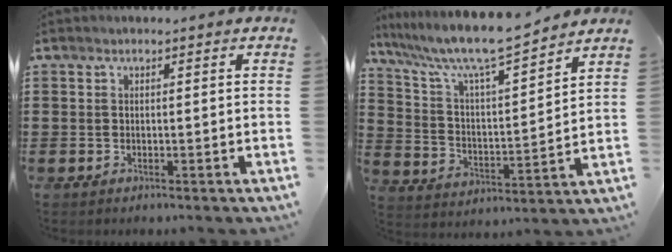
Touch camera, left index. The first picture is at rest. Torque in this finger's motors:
{"motor_torque": [1.13, -1.01, 0.38, 0.21]}